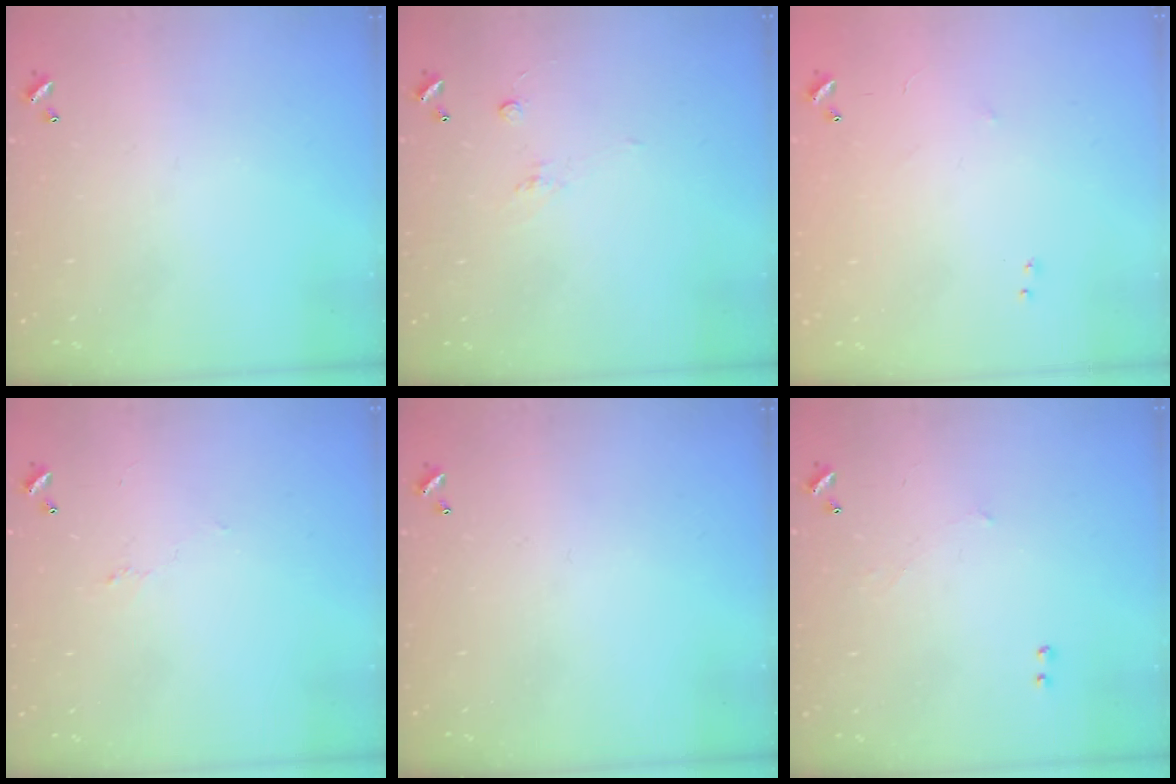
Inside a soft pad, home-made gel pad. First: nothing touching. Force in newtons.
{"total": 1.7, "press": 1.5, "slide": 0.8}
{"total": 7.4, "press": 7.3, "slide": 0.7}
{"total": 0.9, "press": 0.6, "slide": 0.7}
{"total": 0.0}
{"total": 1.3, "press": 1.0, "slide": 0.7}